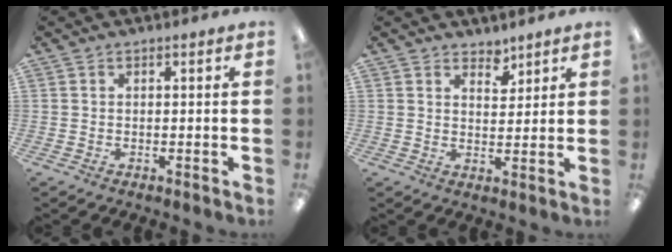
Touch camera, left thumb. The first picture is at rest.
{"total": 4.0, "force": [3.5, 1.8, 0.7], "torque": [0.001, -0.025, 0.061]}